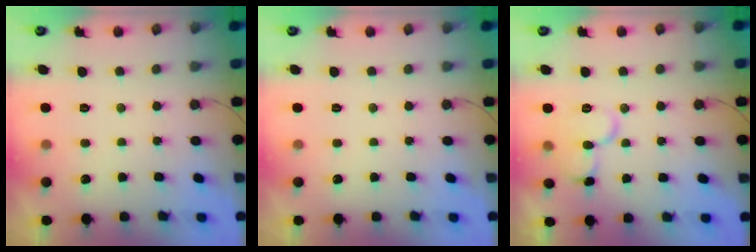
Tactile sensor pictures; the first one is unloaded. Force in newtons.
{"total": 0.0}
{"total": 10.7, "press": 10.7, "slide": 1.1}